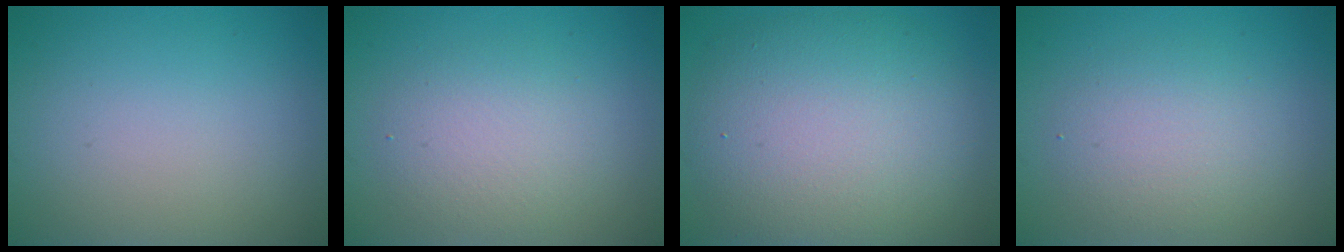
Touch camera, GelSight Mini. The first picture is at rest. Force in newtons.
{"total": 3.6, "press": 3.6, "slide": 0.3}
{"total": 10.2, "press": 10.1, "slide": 0.8}
{"total": 3.3, "press": 3.3, "slide": 0.3}